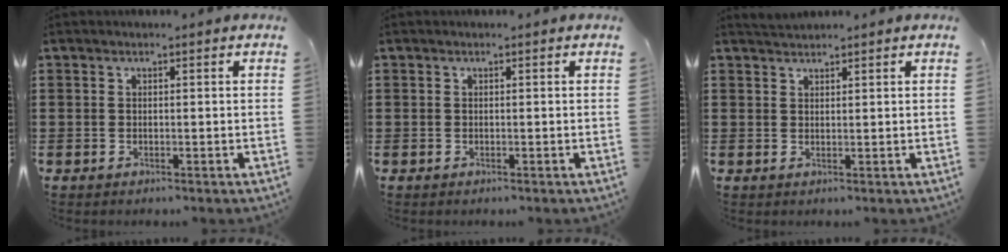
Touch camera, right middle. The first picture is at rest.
{"total": 0.0}
{"total": 1.6, "force": [1.6, 0.2, 0.2], "torque": [-0.009, 0.004, 0.031]}